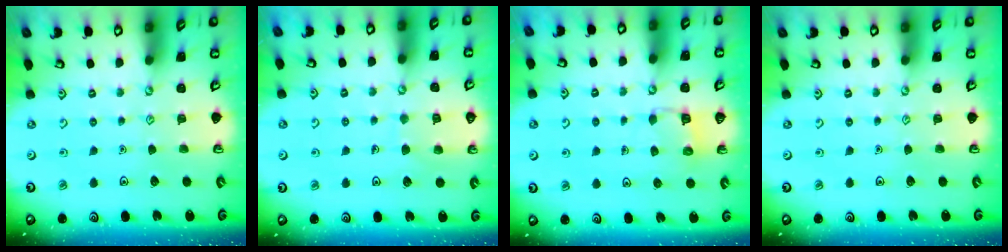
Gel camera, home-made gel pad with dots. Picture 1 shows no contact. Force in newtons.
{"total": 5.7, "press": 5.7, "slide": 0.5}
{"total": 4.8, "press": 4.8, "slide": 0.4}
{"total": 0.0}